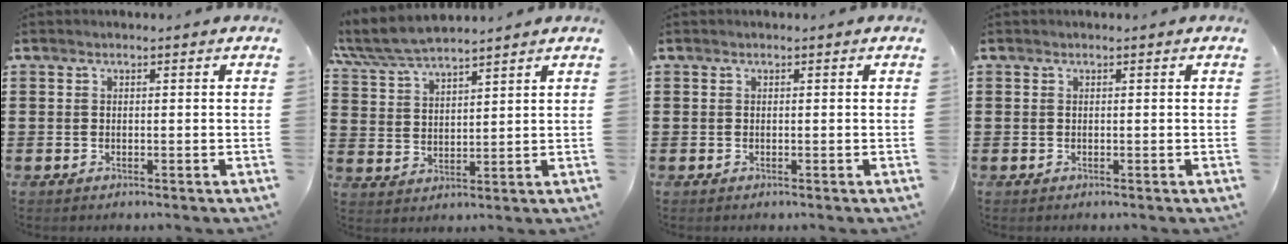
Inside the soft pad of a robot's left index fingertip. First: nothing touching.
{"total": 6.2, "force": [5.8, 0.9, 2.0], "torque": [-0.060, -0.022, 0.106]}
{"total": 0.0}
{"total": 0.0}